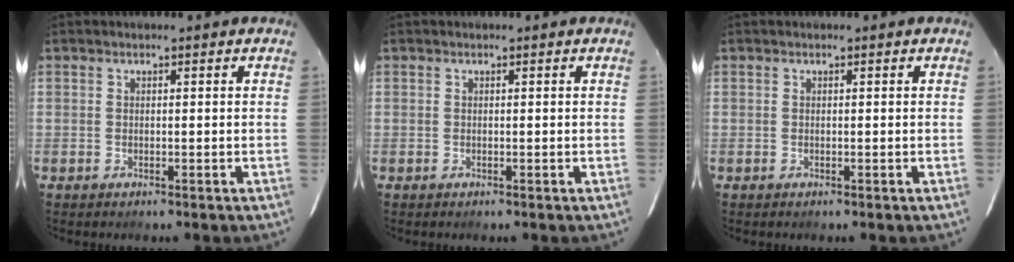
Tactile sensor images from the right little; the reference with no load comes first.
{"total": 0.0}
{"total": 0.0}